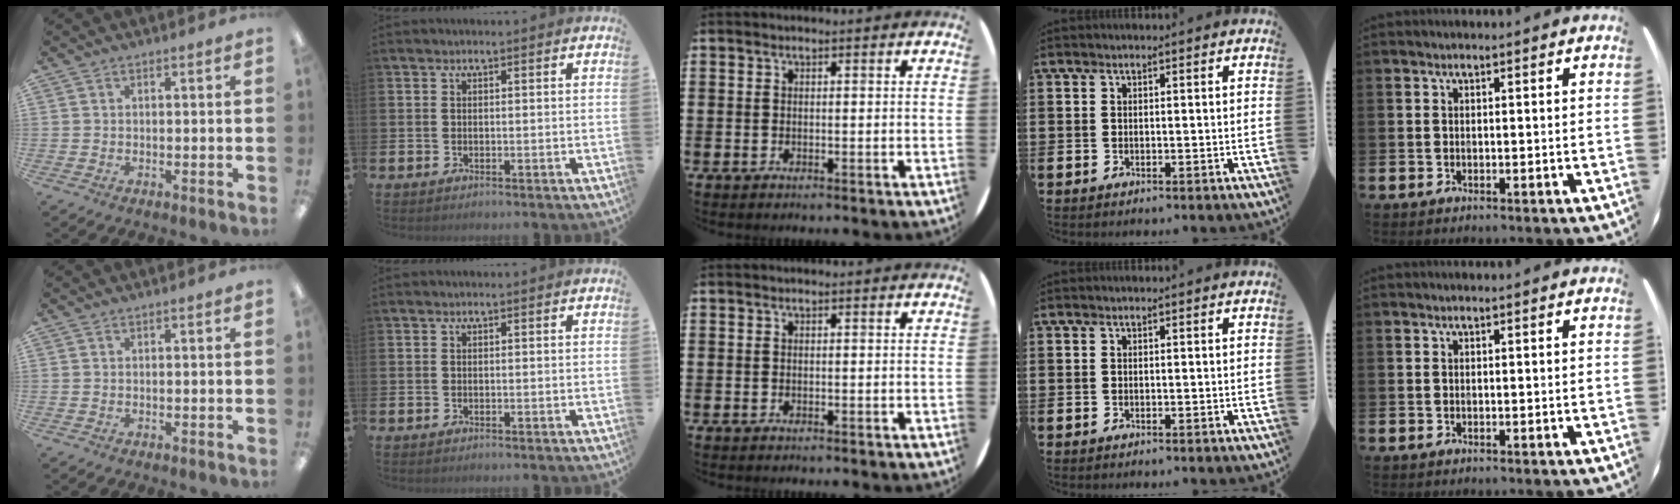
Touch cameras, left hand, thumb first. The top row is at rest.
{}